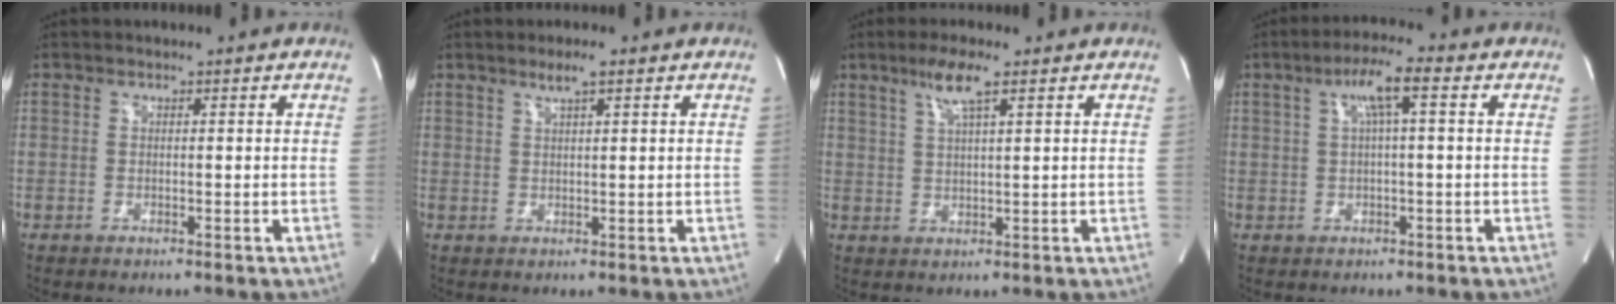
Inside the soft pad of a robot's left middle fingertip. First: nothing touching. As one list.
[{"total": 2.5, "force": [1.6, 0.0, 1.9], "torque": [-0.040, 0.001, 0.030]}, {"total": 4.8, "force": [2.8, 0.2, 3.9], "torque": [-0.078, 0.003, 0.055]}, {"total": 5.6, "force": [1.7, 0.3, 5.3], "torque": [-0.097, 0.017, 0.029]}]